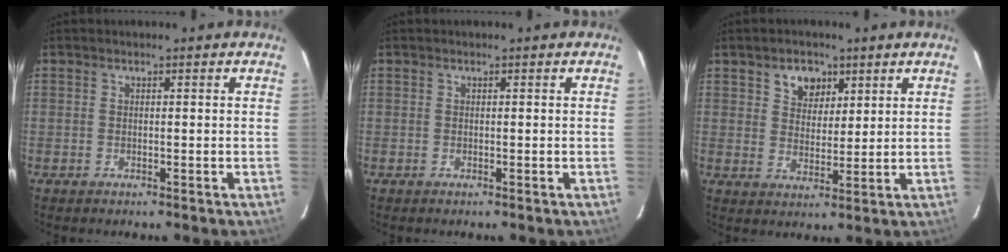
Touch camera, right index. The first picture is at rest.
{"total": 0.0}
{"total": 5.8, "force": [3.2, 4.2, 2.4], "torque": [-0.032, 0.008, 0.059]}